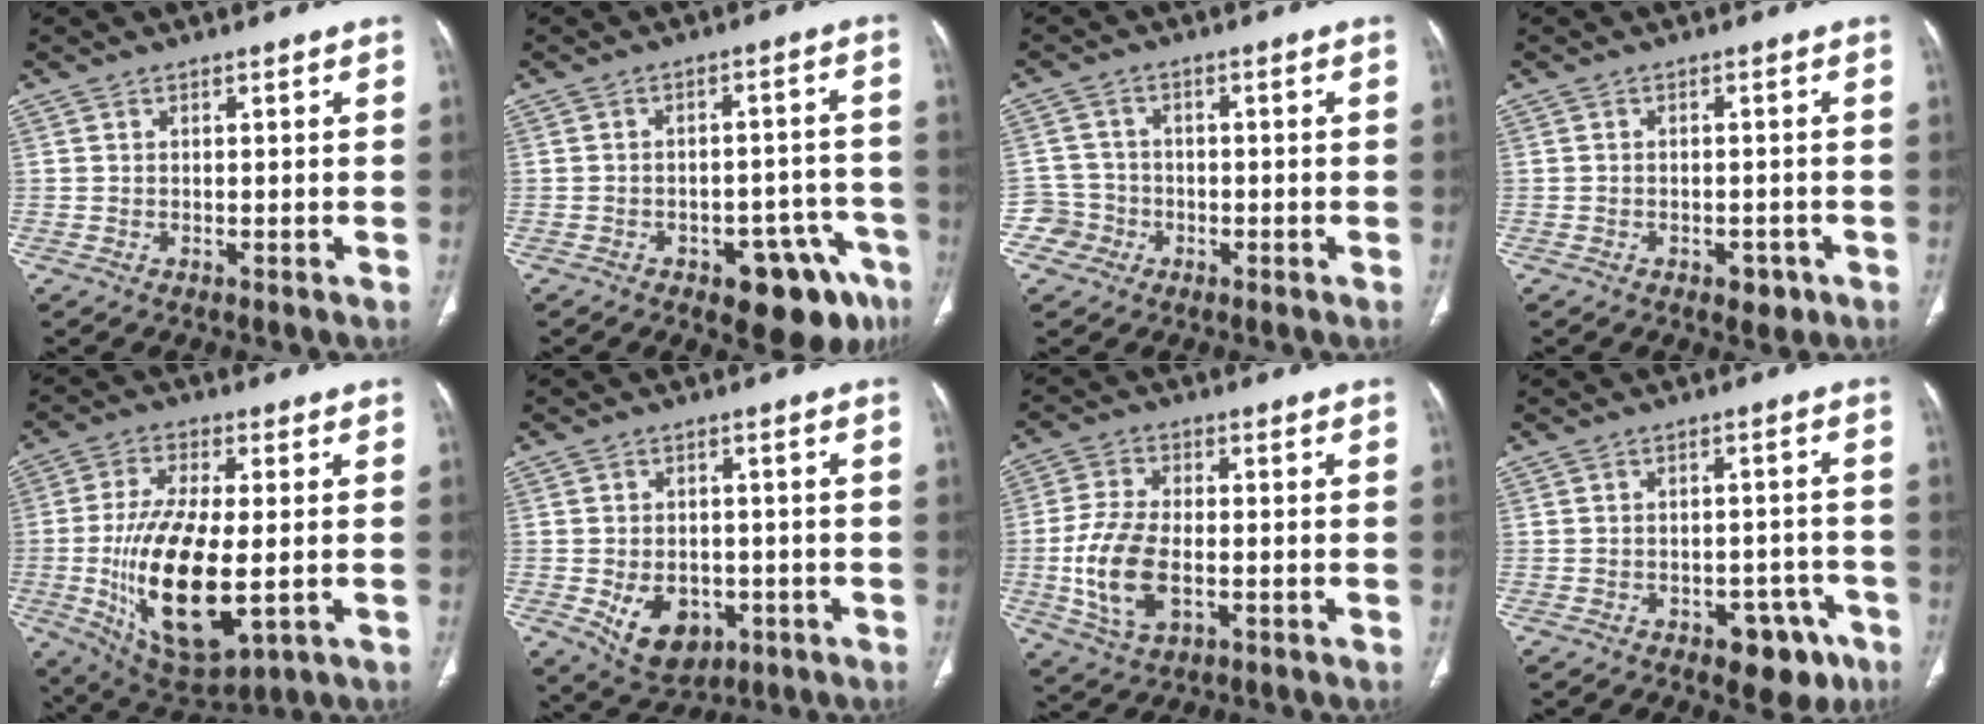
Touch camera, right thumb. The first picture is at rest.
{"total": 12.4, "force": [-7.1, 5.8, 8.4], "torque": [-0.067, 0.045, -0.086]}
{"total": 4.3, "force": [-1.8, 3.8, -0.5], "torque": [0.033, 0.020, -0.037]}
{"total": 2.9, "force": [-1.6, 1.8, 1.7], "torque": [-0.010, 0.007, -0.015]}
{"total": 19.4, "force": [-2.9, 7.9, 17.4], "torque": [-0.328, -0.018, -0.030]}
{"total": 9.4, "force": [-3.1, 6.7, 5.8], "torque": [-0.072, 0.009, -0.029]}
{"total": 11.7, "force": [-2.2, 6.4, 9.5], "torque": [-0.197, 0.003, -0.037]}
{"total": 9.2, "force": [-5.4, 5.0, 5.5], "torque": [-0.035, 0.039, -0.064]}